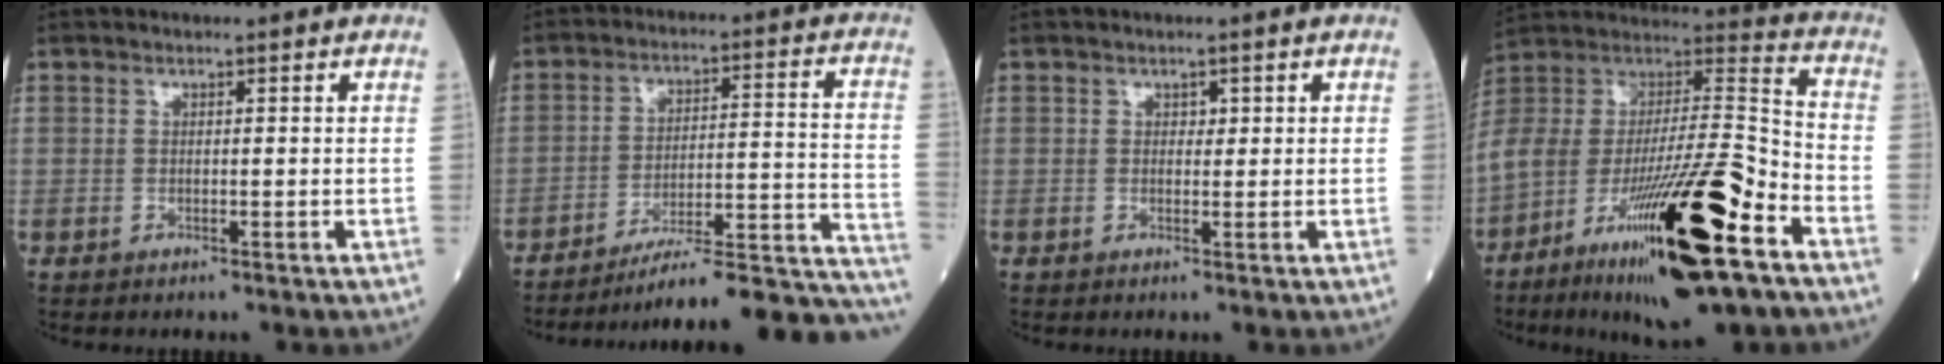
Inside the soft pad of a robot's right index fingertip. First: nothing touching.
{"total": 22.8, "force": [-20.7, 0.5, 9.5], "torque": [-0.051, 0.015, -0.286]}
{"total": 1.0, "force": [0.4, 0.7, 0.6], "torque": [-0.002, 0.000, 0.004]}
{"total": 28.6, "force": [-13.7, 5.4, 24.5], "torque": [-0.444, -0.025, -0.235]}